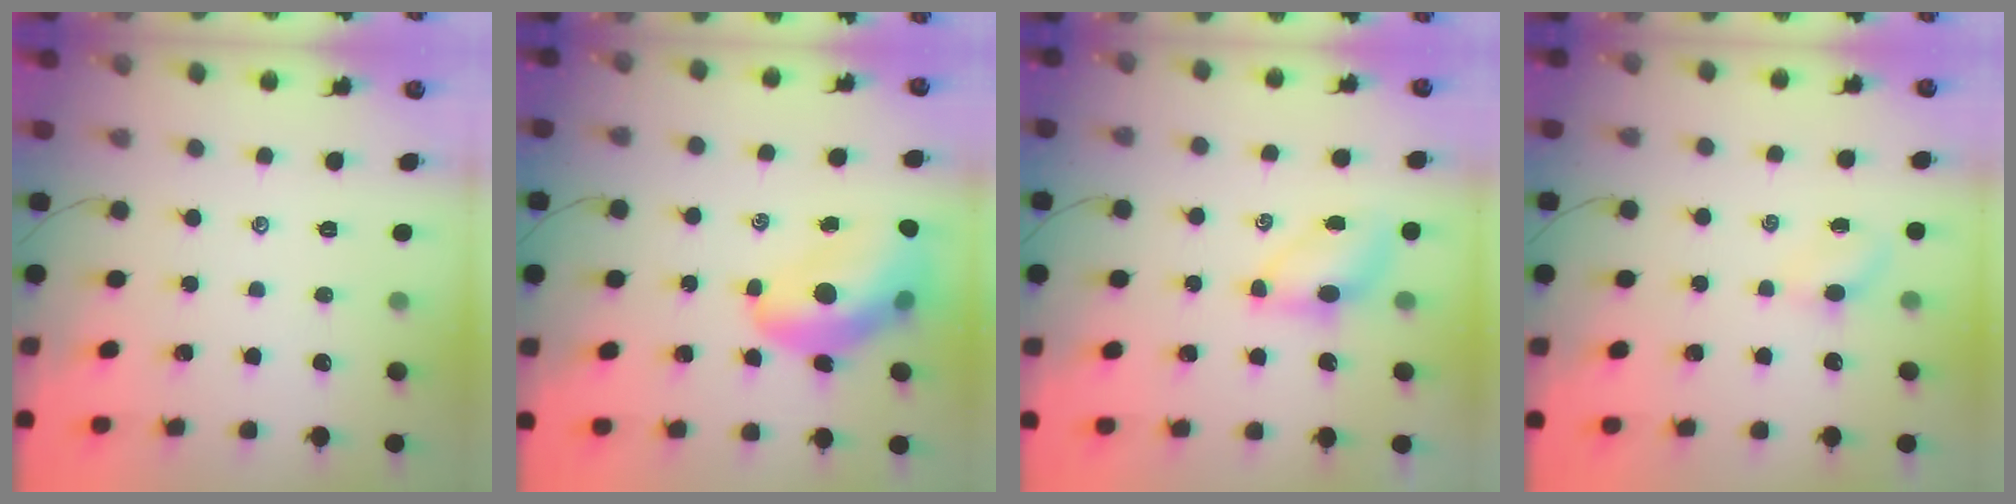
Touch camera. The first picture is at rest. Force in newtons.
{"total": 14.6, "press": 14.0, "slide": 4.0}
{"total": 5.4, "press": 5.4, "slide": 0.7}
{"total": 3.1, "press": 2.9, "slide": 1.0}